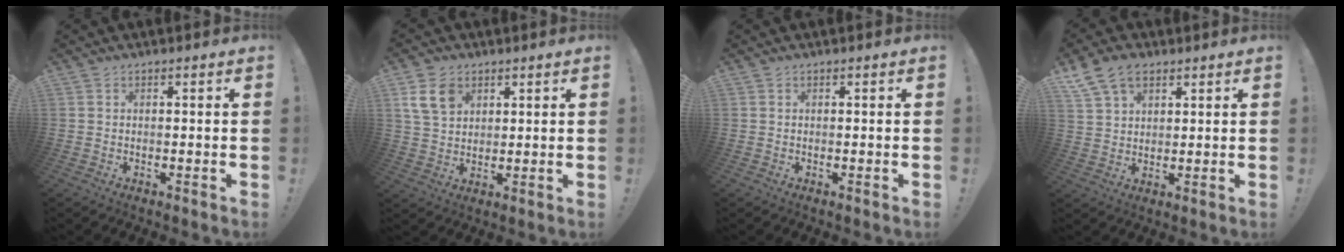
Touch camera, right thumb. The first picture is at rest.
{"total": 9.0, "force": [4.3, 6.3, 4.7], "torque": [-0.089, -0.009, 0.087]}
{"total": 0.0}
{"total": 8.9, "force": [5.5, 5.7, 4.0], "torque": [-0.072, -0.019, 0.110]}